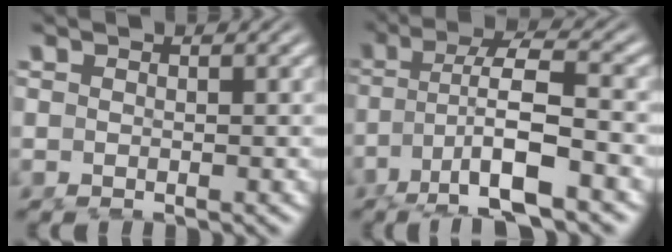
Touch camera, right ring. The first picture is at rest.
{"total": 6.1, "force": [-0.3, 2.2, 5.7], "torque": [-0.100, -0.008, 0.000]}